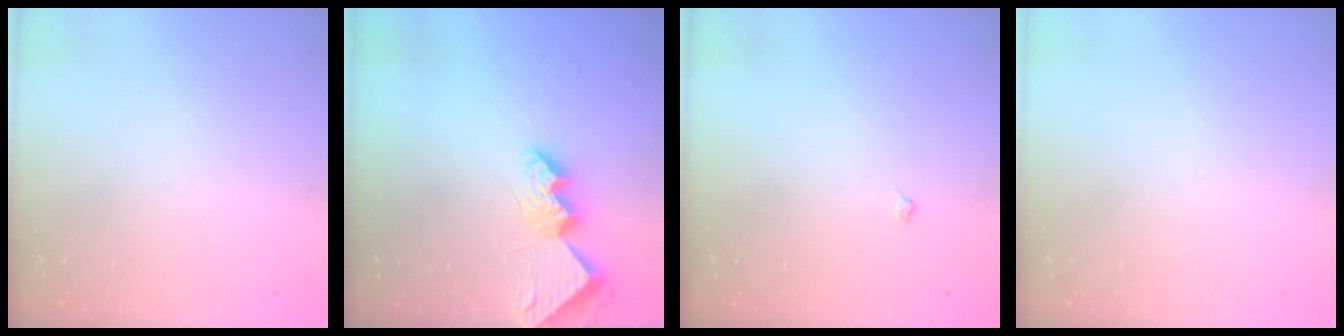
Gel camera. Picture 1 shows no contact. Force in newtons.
{"total": 9.6, "press": 9.6, "slide": 0.7}
{"total": 3.0, "press": 3.0, "slide": 0.5}
{"total": 0.0}